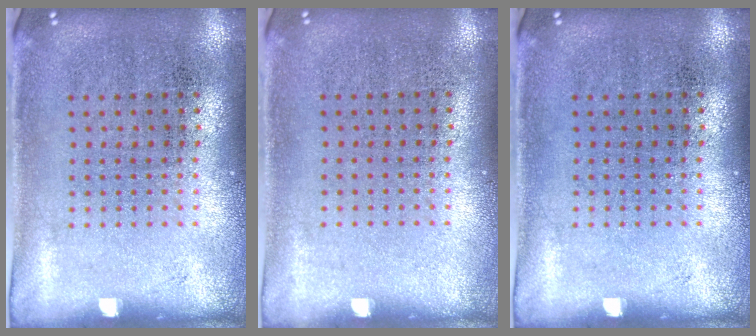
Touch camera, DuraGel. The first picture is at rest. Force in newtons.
{"total": 0.0}
{"total": 0.0}